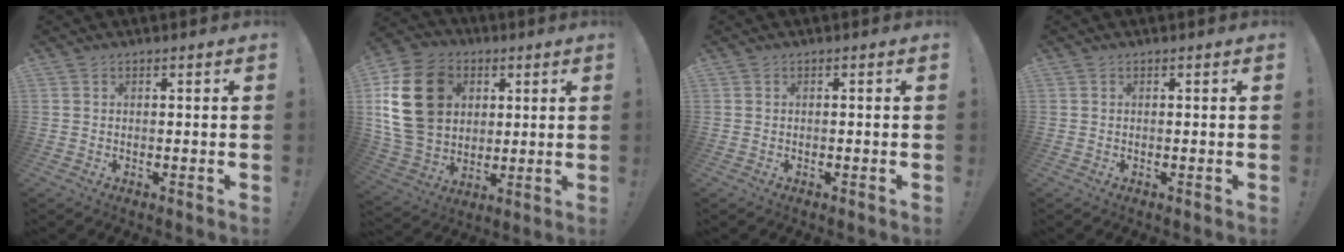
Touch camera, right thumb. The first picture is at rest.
{"total": 21.1, "force": [5.2, 16.4, 12.3], "torque": [-0.220, -0.005, 0.105]}
{"total": 0.0}
{"total": 0.0}